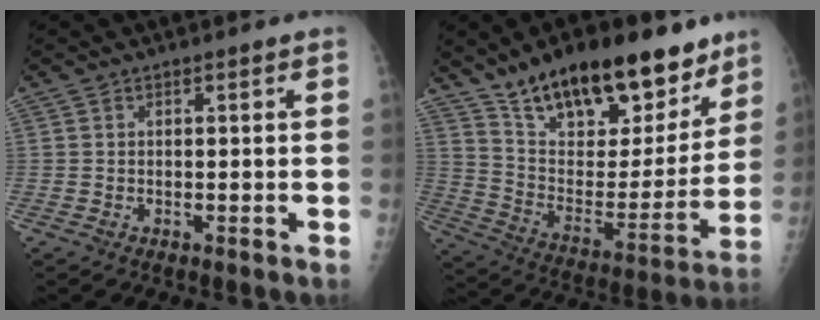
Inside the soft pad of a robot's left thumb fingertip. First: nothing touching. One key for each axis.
{"total": 26.1, "fx": 18.4, "fy": 10.9, "fz": 14.9, "tx": -0.190, "ty": -0.070, "tz": 0.299}